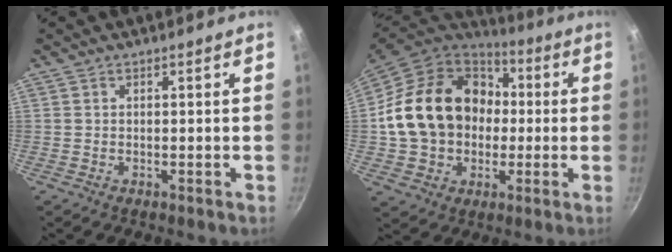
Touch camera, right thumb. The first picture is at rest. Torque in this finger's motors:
{"motor_torque": [1.23, 3.78, 1.91, -0.15, 0.18]}